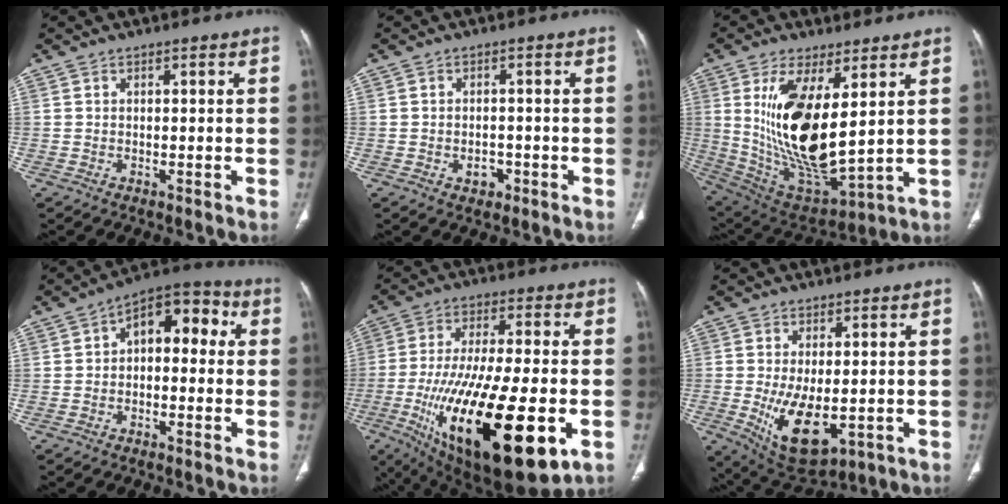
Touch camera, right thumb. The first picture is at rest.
{"total": 2.7, "force": [-1.1, 2.0, 1.5], "torque": [-0.011, 0.006, -0.010]}
{"total": 20.1, "force": [4.4, 8.1, 17.9], "torque": [-0.330, -0.035, 0.105]}
{"total": 11.6, "force": [1.2, 7.0, 9.2], "torque": [-0.086, 0.044, 0.001]}
{"total": 30.6, "force": [-8.9, 10.6, 27.2], "torque": [-0.486, -0.025, -0.126]}
{"total": 11.2, "force": [-2.2, 5.6, 9.4], "torque": [-0.154, -0.019, -0.015]}